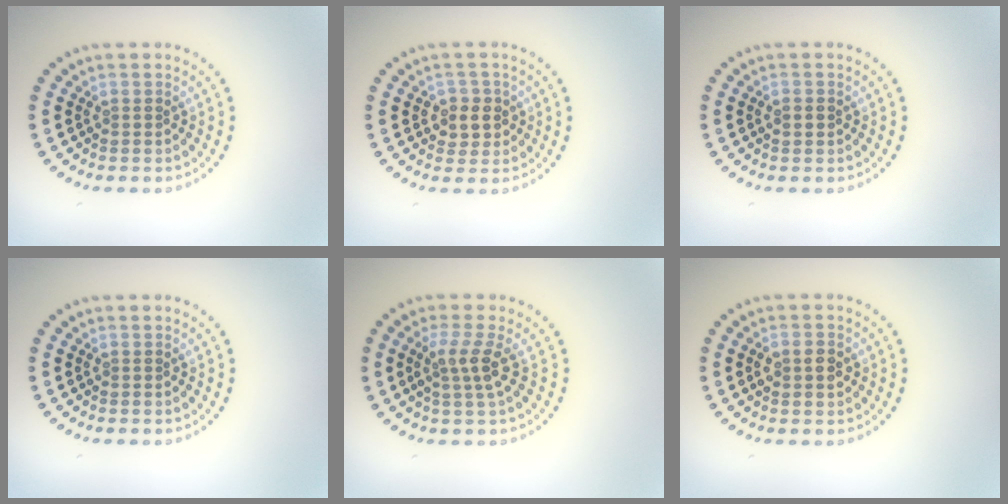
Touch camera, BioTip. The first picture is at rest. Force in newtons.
{"total": 2.4, "press": 2.3, "slide": 0.8}
{"total": 1.3, "press": 1.3, "slide": 0.1}
{"total": 0.0}
{"total": 2.6, "press": 2.0, "slide": 1.6}
{"total": 1.9, "press": 1.9, "slide": 0.0}